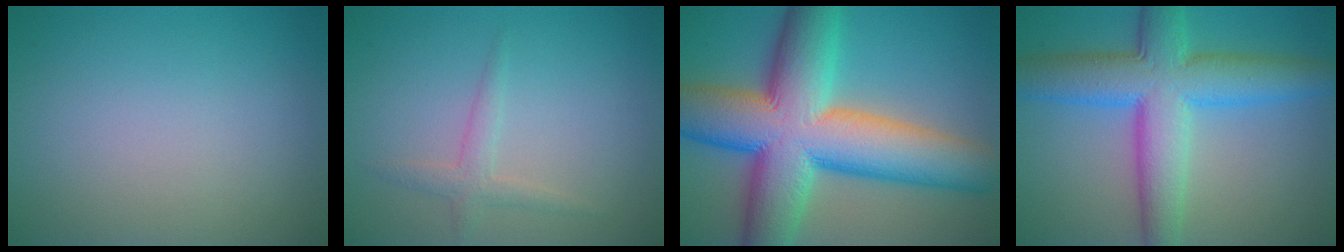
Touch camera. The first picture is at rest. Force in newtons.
{"total": 1.8, "press": 1.8, "slide": 0.0}
{"total": 15.9, "press": 15.9, "slide": 0.6}
{"total": 9.2, "press": 9.2, "slide": 0.1}